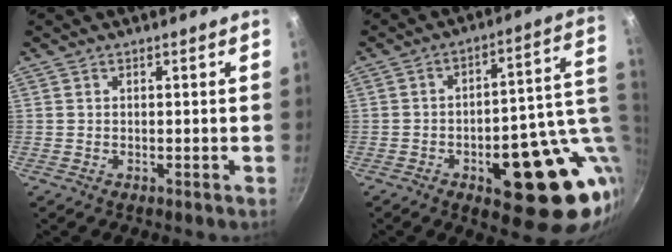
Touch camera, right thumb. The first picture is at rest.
{"total": 21.3, "force": [-2.9, 9.1, 19.0], "torque": [-0.201, 0.012, -0.028]}